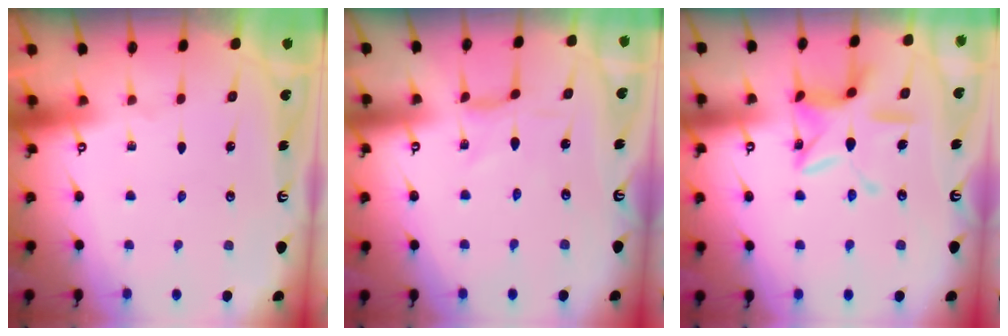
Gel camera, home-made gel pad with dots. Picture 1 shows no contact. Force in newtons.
{"total": 0.9, "press": 0.9, "slide": 0.3}
{"total": 11.9, "press": 11.8, "slide": 0.9}